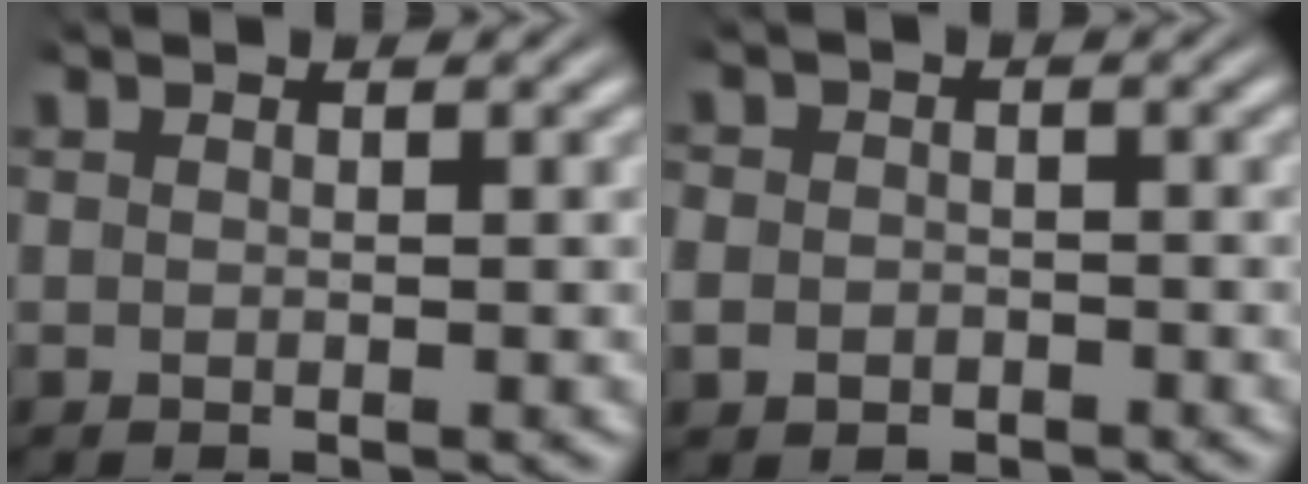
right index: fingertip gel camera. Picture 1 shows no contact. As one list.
[{"total": 3.0, "force": [-1.3, 2.6, 0.7], "torque": [-0.025, -0.013, -0.023]}]